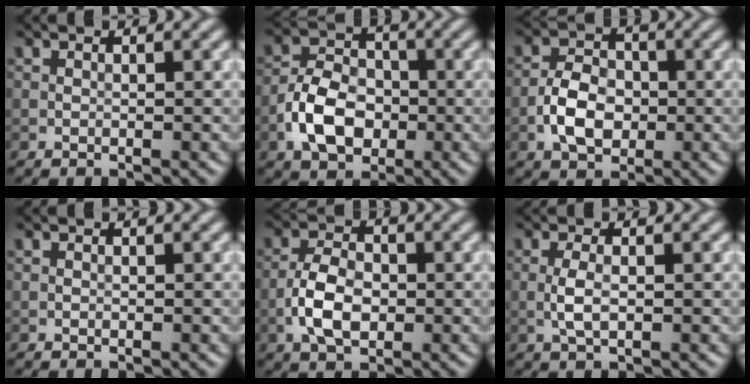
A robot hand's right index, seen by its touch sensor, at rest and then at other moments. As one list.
[{"total": 5.5, "force": [-2.0, 3.8, 3.5], "torque": [-0.063, 0.004, -0.041]}, {"total": 4.3, "force": [-1.3, 2.9, 3.0], "torque": [-0.054, 0.005, -0.027]}, {"total": 0.0}, {"total": 4.4, "force": [-1.2, 2.6, 3.4], "torque": [-0.066, 0.003, -0.028]}, {"total": 2.0, "force": [-0.3, 0.7, 1.9], "torque": [-0.042, 0.001, -0.008]}]